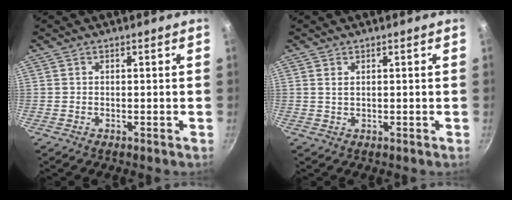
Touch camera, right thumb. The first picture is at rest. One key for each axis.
{"total": 1.2, "fx": 0.6, "fy": 0.6, "fz": 0.9, "tx": -0.016, "ty": -0.003, "tz": 0.011}